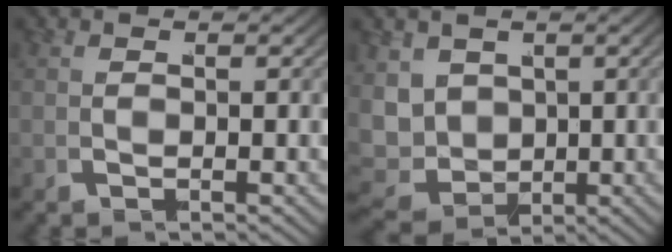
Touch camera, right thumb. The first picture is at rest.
{"total": 7.9, "force": [-1.4, 6.5, 4.2], "torque": [-0.126, -0.061, -0.007]}